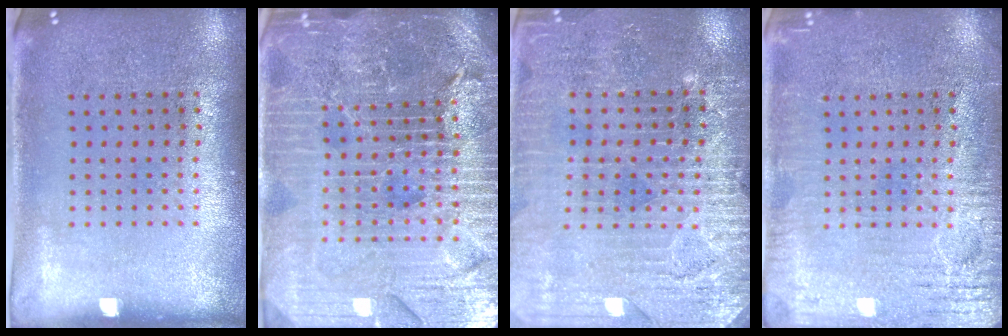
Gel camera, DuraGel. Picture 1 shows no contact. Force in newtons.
{"total": 5.9, "press": 5.3, "slide": 2.6}
{"total": 3.2, "press": 3.1, "slide": 0.7}
{"total": 3.6, "press": 3.6, "slide": 0.4}